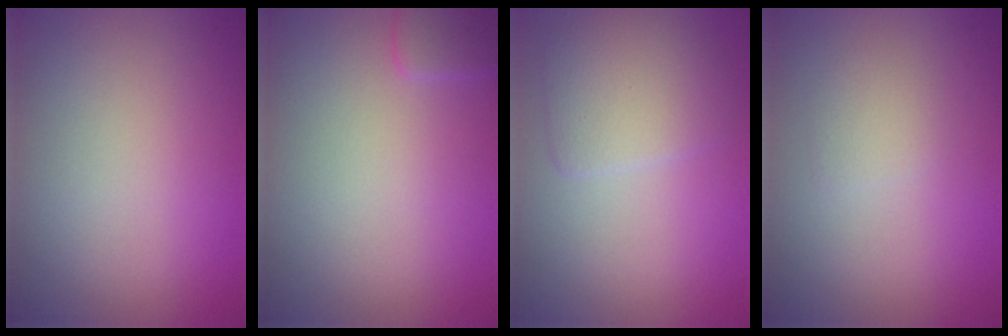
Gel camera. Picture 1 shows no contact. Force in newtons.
{"total": 1.5, "press": 1.5, "slide": 0.1}
{"total": 3.5, "press": 3.5, "slide": 0.3}
{"total": 1.2, "press": 1.2, "slide": 0.0}